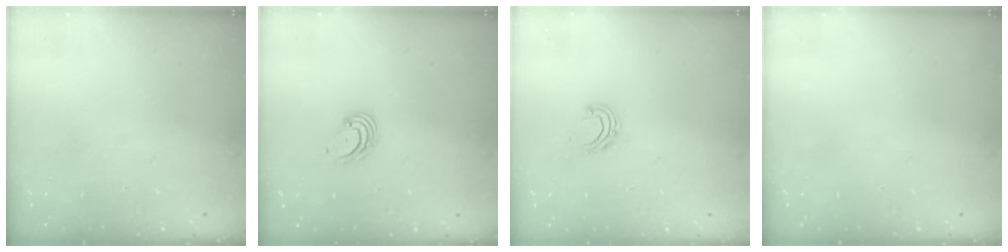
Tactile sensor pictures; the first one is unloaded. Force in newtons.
{"total": 4.0, "press": 3.9, "slide": 0.4}
{"total": 6.6, "press": 6.6, "slide": 0.7}
{"total": 0.0}